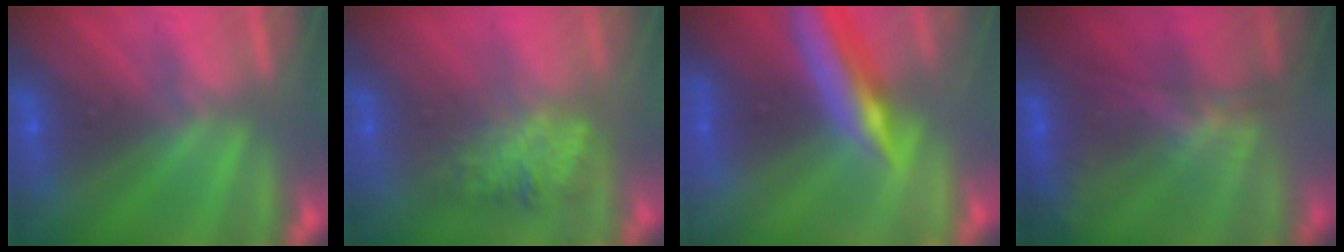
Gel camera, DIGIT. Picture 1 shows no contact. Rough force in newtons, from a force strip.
{"total": 3.3}
{"total": 7.4}
{"total": 5.8}